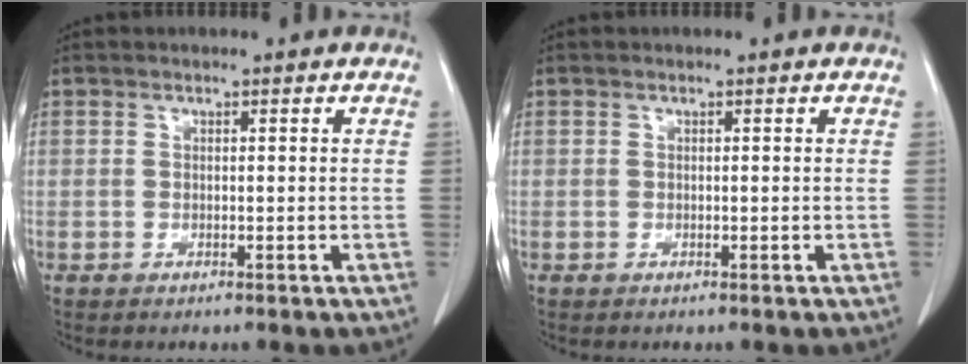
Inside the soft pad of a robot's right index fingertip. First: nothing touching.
{"total": 0.0}